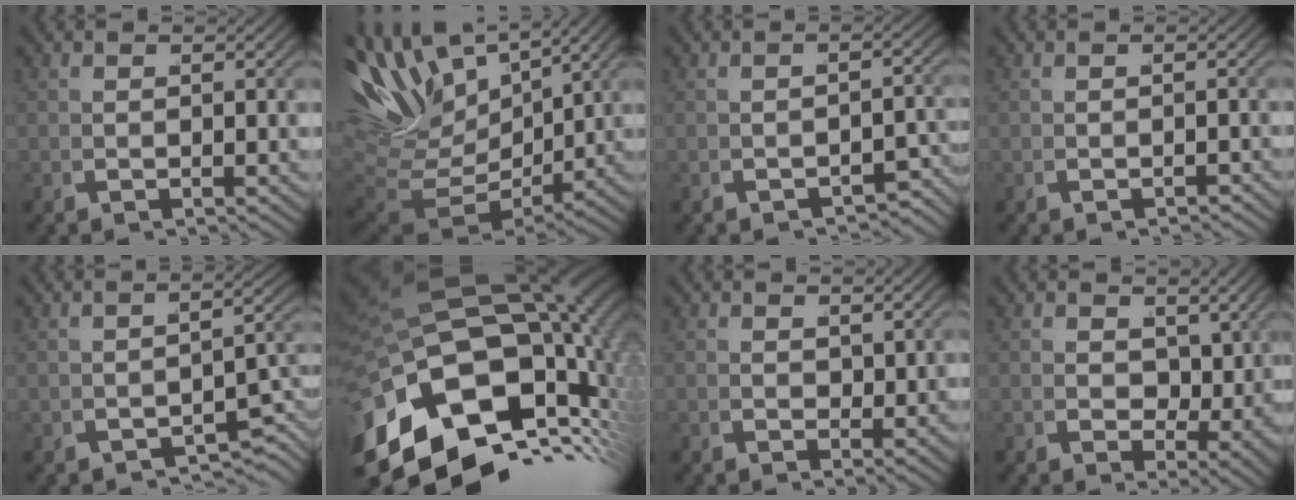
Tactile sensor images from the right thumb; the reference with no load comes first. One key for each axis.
{"total": 11.8, "fx": 2.1, "fy": 7.2, "fz": 9.1, "tx": -0.216, "ty": -0.041, "tz": 0.056}
{"total": 2.7, "fx": -2.3, "fy": 1.0, "fz": 1.0, "tx": -0.010, "ty": -0.005, "tz": -0.033}
{"total": 0.7, "fx": -0.6, "fy": -0.1, "fz": -0.1, "tx": 0.000, "ty": -0.001, "tz": -0.011}
{"total": 3.8, "fx": -2.5, "fy": 1.6, "fz": 2.4, "tx": -0.027, "ty": -0.008, "tz": -0.027}
{"total": 28.7, "fx": -1.9, "fy": 19.8, "fz": 20.7, "tx": -0.368, "ty": -0.025, "tz": -0.024}
{"total": 0.9, "fx": 0.6, "fy": 0.4, "fz": 0.6, "tx": -0.001, "ty": 0.000, "tz": 0.017}
{"total": 4.0, "fx": 1.5, "fy": 2.7, "fz": 2.5, "tx": -0.042, "ty": -0.022, "tz": 0.035}